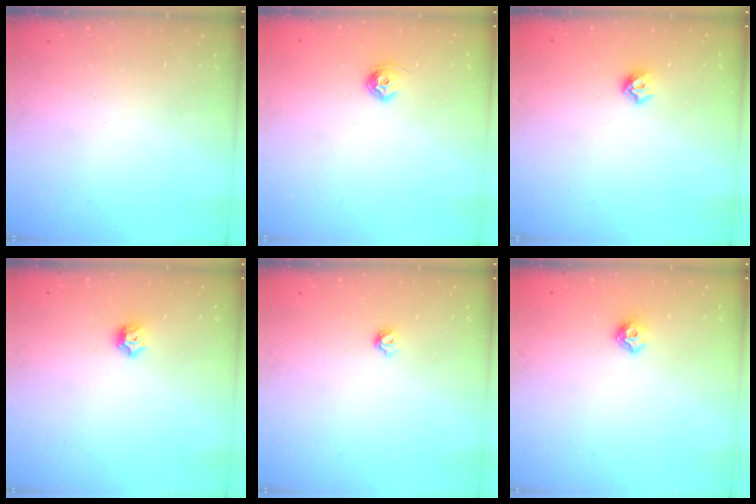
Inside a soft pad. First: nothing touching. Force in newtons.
{"total": 6.9, "press": 6.8, "slide": 1.0}
{"total": 5.4, "press": 5.3, "slide": 1.0}
{"total": 5.6, "press": 5.5, "slide": 0.9}
{"total": 4.8, "press": 4.8, "slide": 0.8}
{"total": 7.3, "press": 7.2, "slide": 0.9}